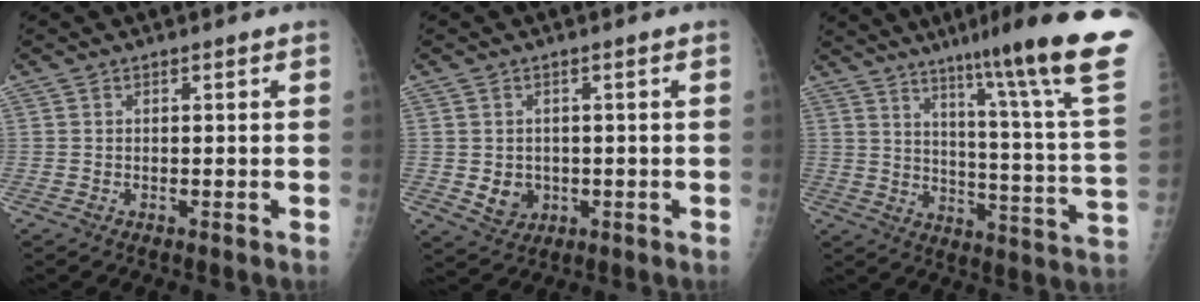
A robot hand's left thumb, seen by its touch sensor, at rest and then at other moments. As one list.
[{"total": 4.1, "force": [-0.5, 3.6, 1.9], "torque": [-0.015, -0.001, 0.005]}, {"total": 27.2, "force": [18.6, 0.5, 19.9], "torque": [-0.250, -0.107, 0.261]}]